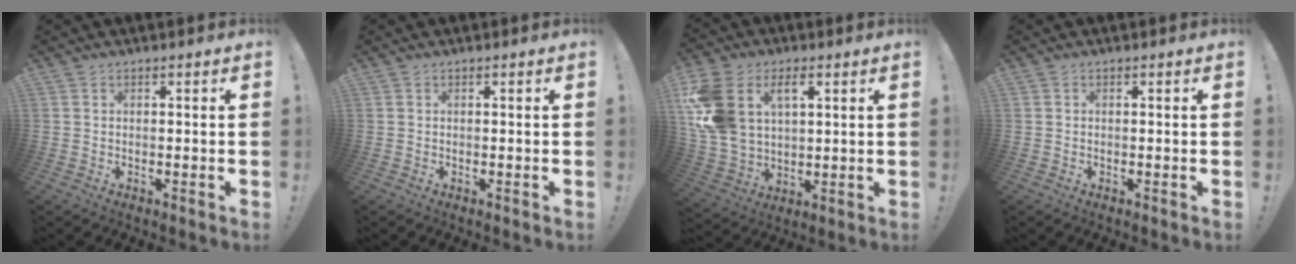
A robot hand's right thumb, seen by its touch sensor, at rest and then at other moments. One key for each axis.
{"total": 0.0}
{"total": 16.2, "fx": 5.9, "fy": 11.4, "fz": 9.9, "tx": -0.212, "ty": -0.021, "tz": 0.110}
{"total": 0.0}